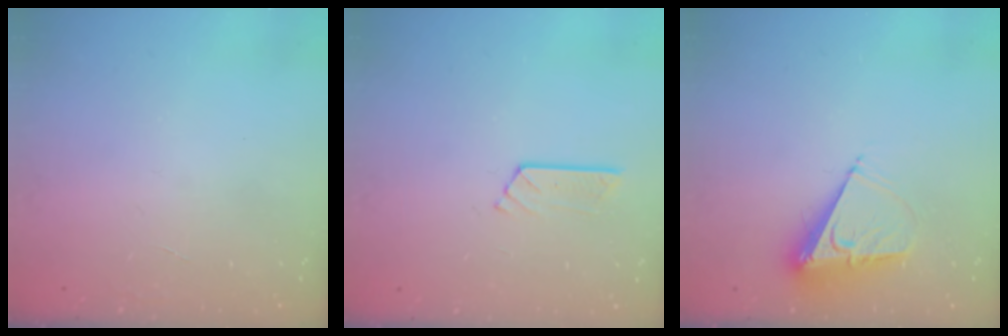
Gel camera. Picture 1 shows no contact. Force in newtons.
{"total": 3.7, "press": 3.7, "slide": 0.3}
{"total": 8.6, "press": 8.5, "slide": 0.6}